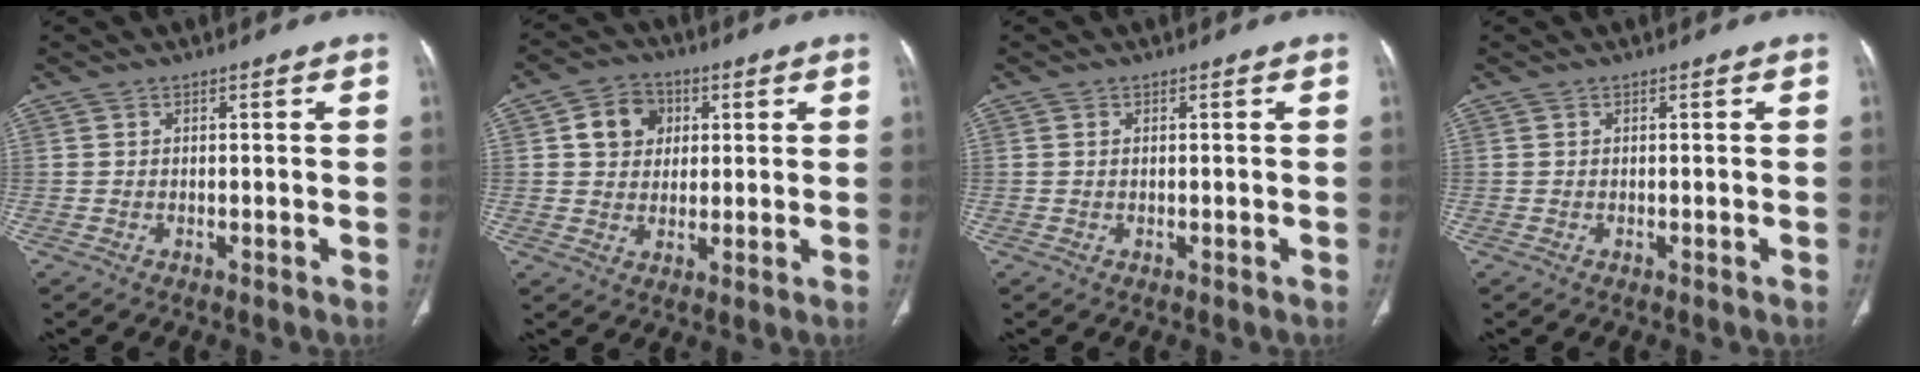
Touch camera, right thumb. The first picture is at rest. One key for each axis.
{"total": 7.9, "fx": 2.1, "fy": 6.6, "fz": 3.7, "tx": -0.034, "ty": -0.001, "tz": 0.031}
{"total": 0.5, "fx": 0.1, "fy": 0.3, "fz": 0.4, "tx": -0.014, "ty": 0.004, "tz": 0.004}
{"total": 0.0}